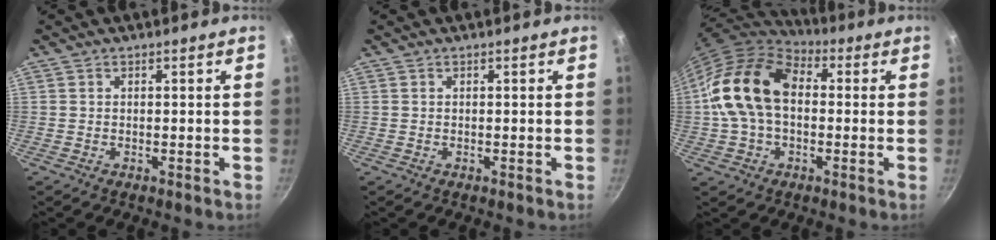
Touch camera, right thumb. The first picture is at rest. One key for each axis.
{"total": 0.0}
{"total": 16.7, "fx": 0.7, "fy": 11.4, "fz": 12.3, "tx": -0.205, "ty": 0.037, "tz": -0.003}